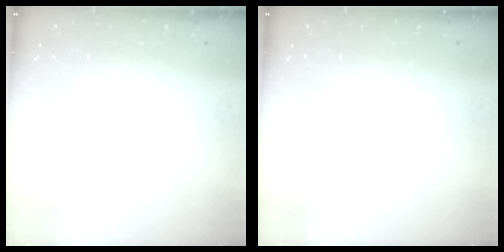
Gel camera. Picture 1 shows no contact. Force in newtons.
{"total": 0.0}